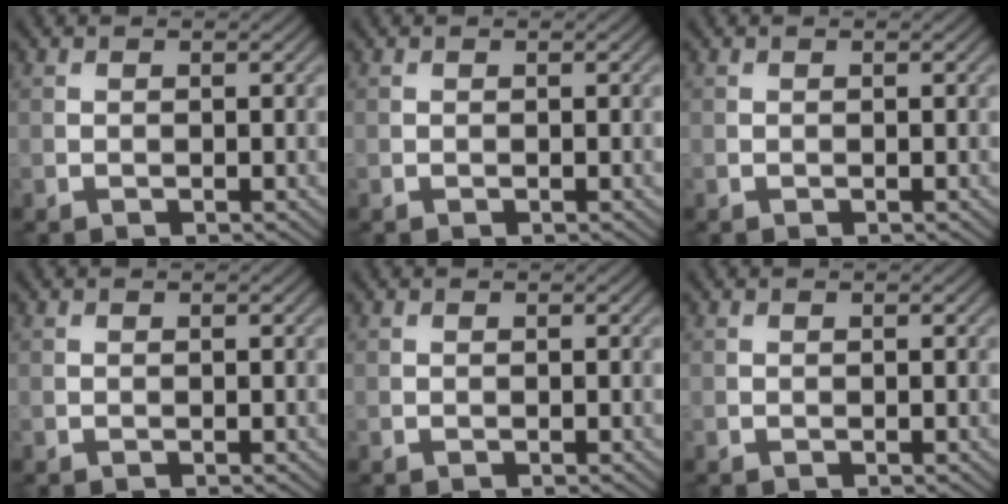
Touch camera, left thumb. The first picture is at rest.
{"total": 0.0}
{"total": 0.0}
{"total": 0.0}
{"total": 0.0}
{"total": 0.0}